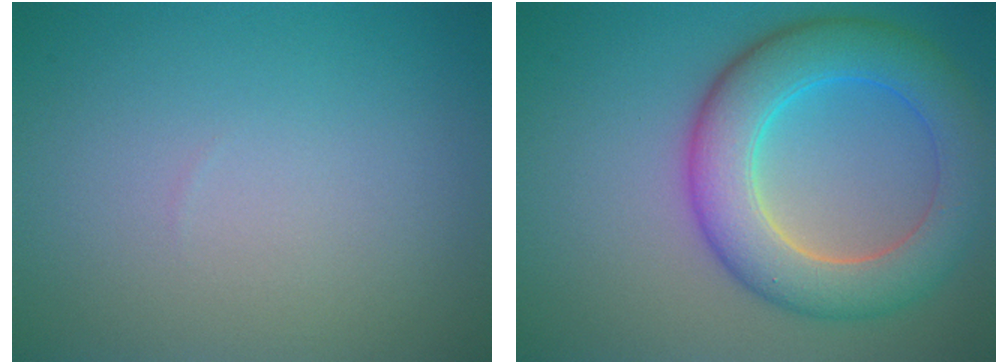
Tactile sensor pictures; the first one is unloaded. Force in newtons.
{"total": 7.7, "press": 7.7, "slide": 0.3}